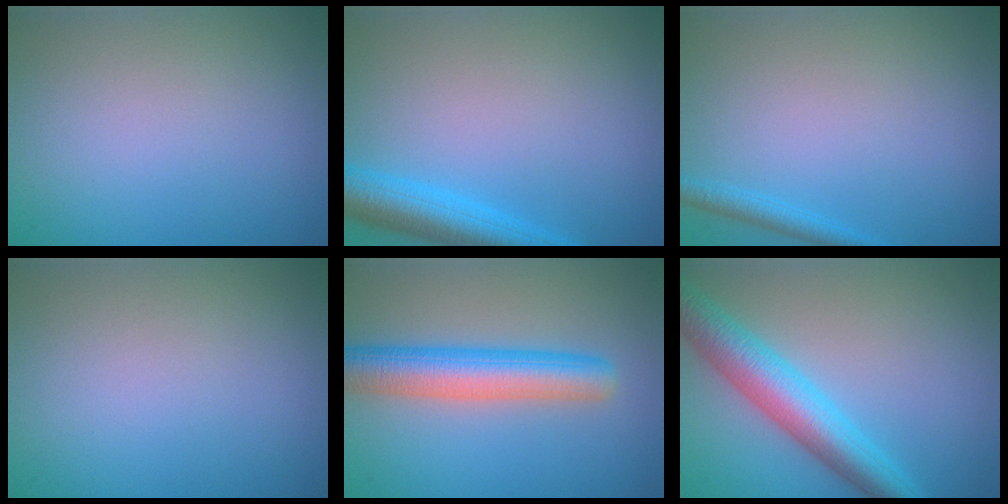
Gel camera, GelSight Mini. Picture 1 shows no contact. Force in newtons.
{"total": 4.7, "press": 4.7, "slide": 0.3}
{"total": 1.5, "press": 1.5, "slide": 0.1}
{"total": 0.0}
{"total": 5.8, "press": 5.8, "slide": 0.2}
{"total": 6.3, "press": 6.3, "slide": 0.0}